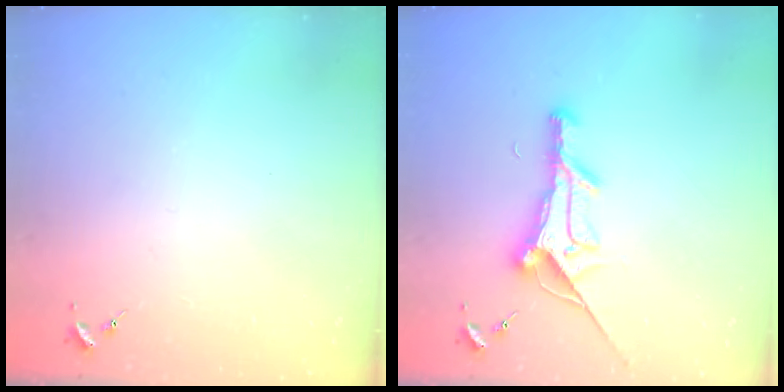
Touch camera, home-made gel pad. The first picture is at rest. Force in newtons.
{"total": 17.3, "press": 17.3, "slide": 0.7}